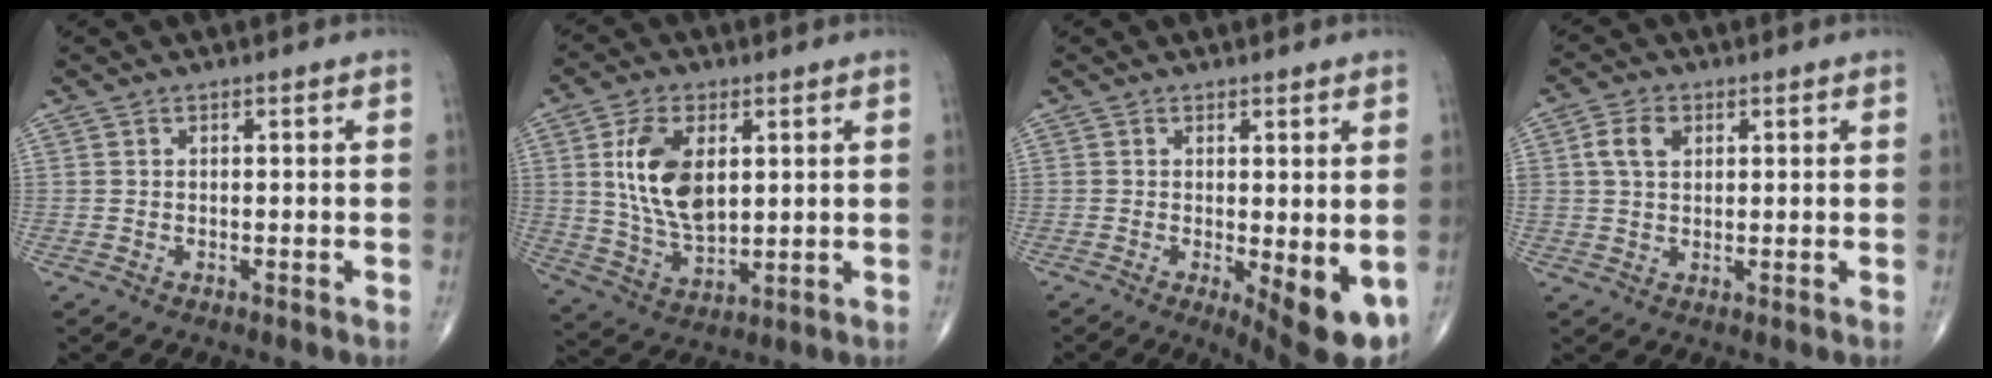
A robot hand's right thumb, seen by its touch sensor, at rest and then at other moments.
{"total": 12.9, "force": [2.8, 7.3, 10.3], "torque": [-0.184, -0.016, 0.060]}
{"total": 8.8, "force": [-2.0, 2.8, 8.1], "torque": [-0.103, -0.022, -0.020]}
{"total": 4.8, "force": [1.6, 3.3, 3.1], "torque": [-0.055, 0.002, 0.027]}